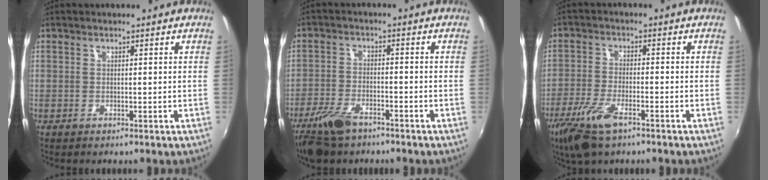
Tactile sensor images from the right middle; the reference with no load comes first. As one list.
[{"total": 7.8, "force": [-5.8, 3.1, 4.1], "torque": [-0.107, -0.010, -0.113]}, {"total": 9.5, "force": [-6.0, 3.3, 6.6], "torque": [-0.154, -0.023, -0.117]}]